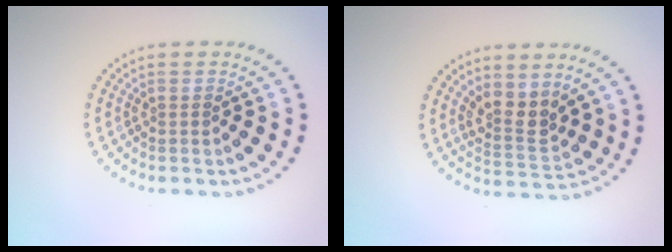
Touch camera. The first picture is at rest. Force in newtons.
{"total": 2.8, "press": 2.4, "slide": 1.4}